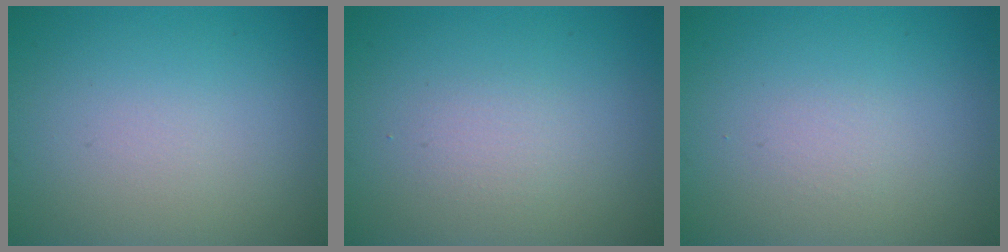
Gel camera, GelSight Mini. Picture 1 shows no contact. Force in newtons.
{"total": 1.1, "press": 1.1, "slide": 0.2}
{"total": 0.0}